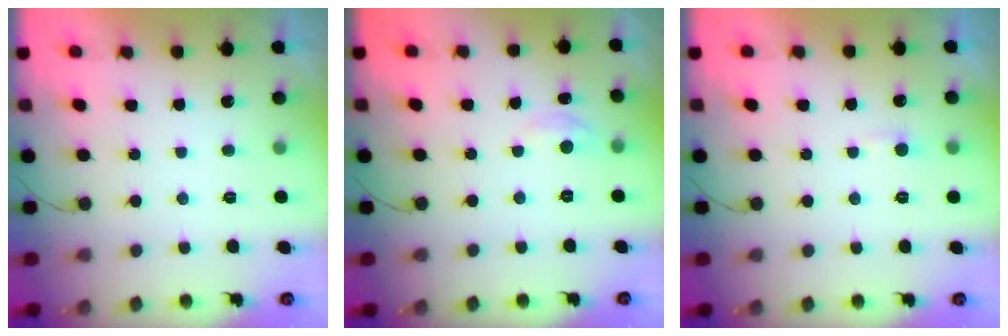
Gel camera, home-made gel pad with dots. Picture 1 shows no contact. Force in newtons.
{"total": 4.0, "press": 3.9, "slide": 0.6}
{"total": 2.7, "press": 2.7, "slide": 0.4}